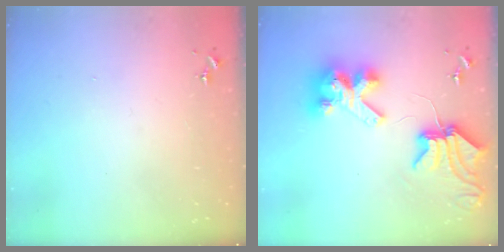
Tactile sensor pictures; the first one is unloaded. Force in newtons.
{"total": 12.7, "press": 12.6, "slide": 1.6}